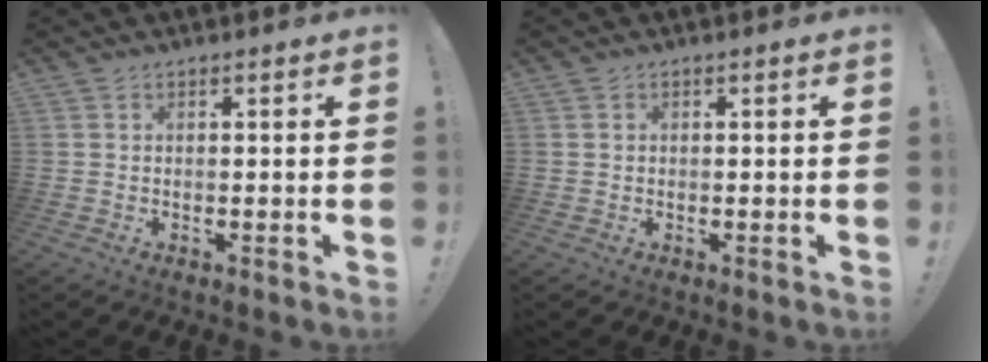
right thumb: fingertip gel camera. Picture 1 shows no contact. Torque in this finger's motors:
{"motor_torque": [-0.06, 0.04, 0.01, -0.02, 0.07]}